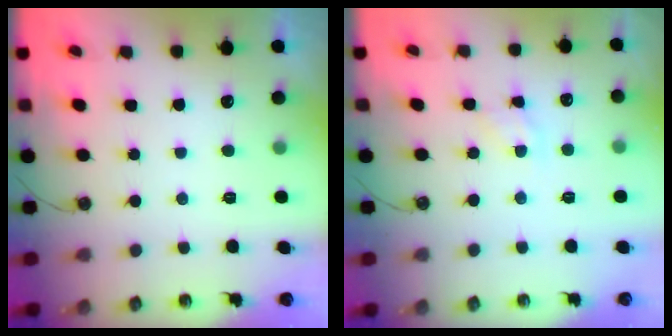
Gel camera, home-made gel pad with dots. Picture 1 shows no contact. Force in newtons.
{"total": 6.7, "press": 6.6, "slide": 0.8}